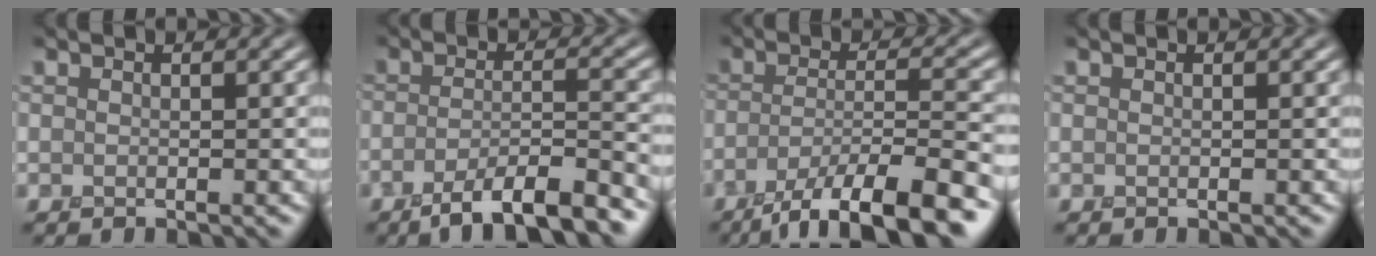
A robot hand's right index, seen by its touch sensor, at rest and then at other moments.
{"total": 7.4, "force": [-5.0, 1.6, 5.2], "torque": [-0.078, 0.000, -0.086]}
{"total": 10.3, "force": [-6.5, 2.6, 7.5], "torque": [-0.114, -0.001, -0.108]}
{"total": 0.0}